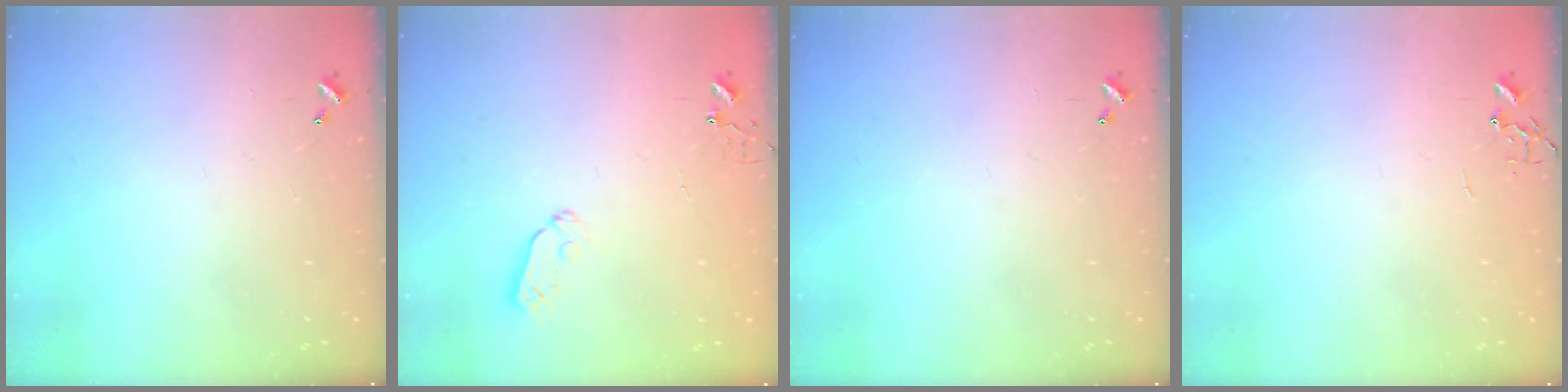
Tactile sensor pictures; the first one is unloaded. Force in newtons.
{"total": 3.6, "press": 3.5, "slide": 0.5}
{"total": 0.0}
{"total": 0.0}